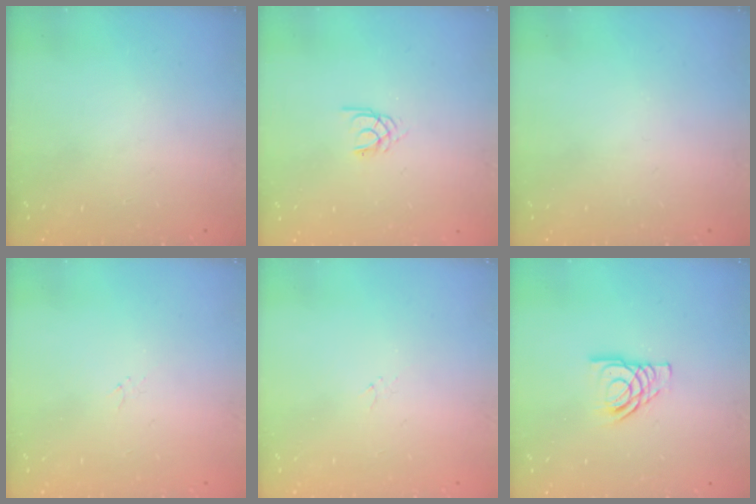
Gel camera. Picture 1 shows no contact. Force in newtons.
{"total": 1.7, "press": 1.7, "slide": 0.3}
{"total": 0.0}
{"total": 0.9, "press": 0.8, "slide": 0.4}
{"total": 0.9, "press": 0.8, "slide": 0.4}
{"total": 7.9, "press": 7.9, "slide": 0.8}